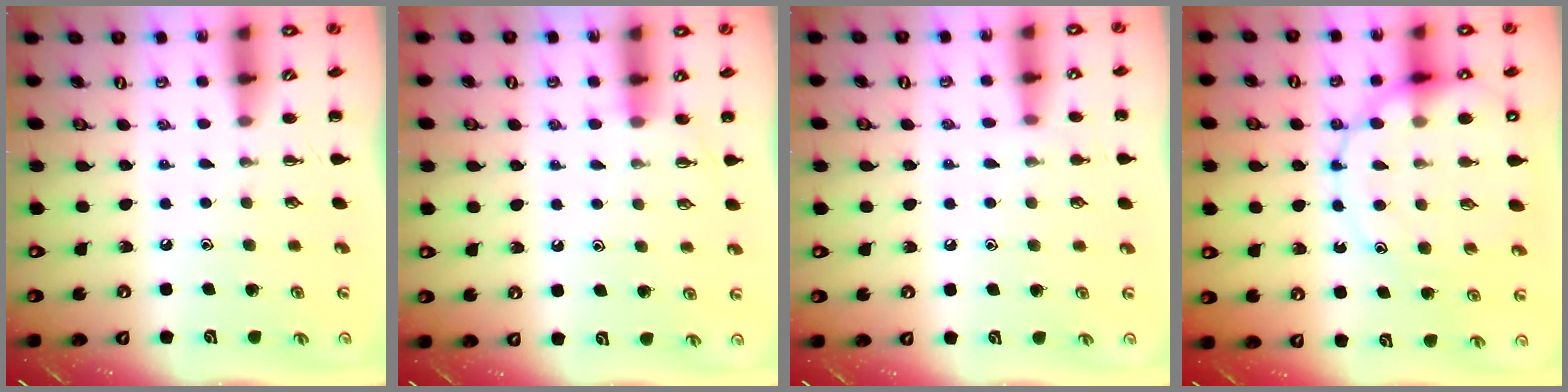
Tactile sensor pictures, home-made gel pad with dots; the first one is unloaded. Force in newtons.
{"total": 5.0, "press": 4.8, "slide": 1.4}
{"total": 4.1, "press": 3.8, "slide": 1.5}
{"total": 15.1, "press": 14.9, "slide": 2.3}